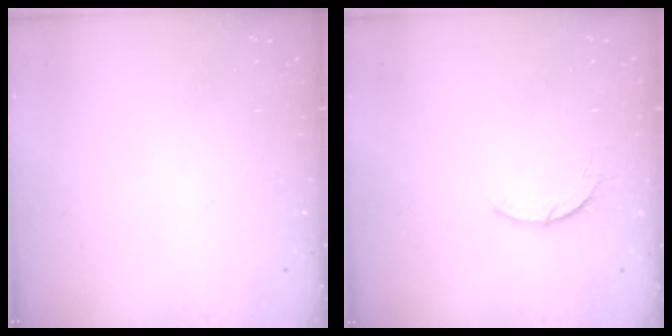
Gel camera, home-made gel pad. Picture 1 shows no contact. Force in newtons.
{"total": 3.4, "press": 3.4, "slide": 0.5}